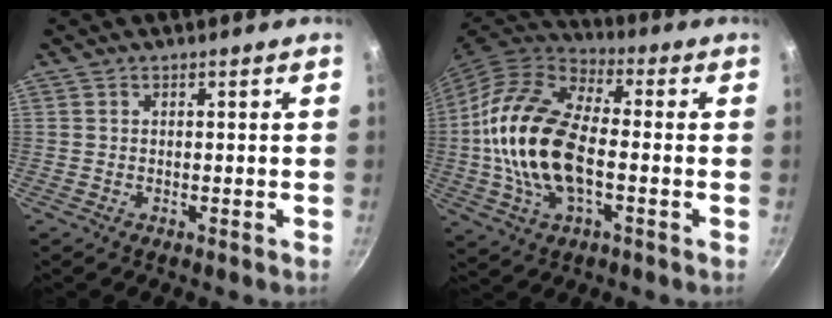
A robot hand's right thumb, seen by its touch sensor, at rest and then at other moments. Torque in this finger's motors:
{"motor_torque": [-0.43, 1.78, 2.34, -0.43, 0.29]}